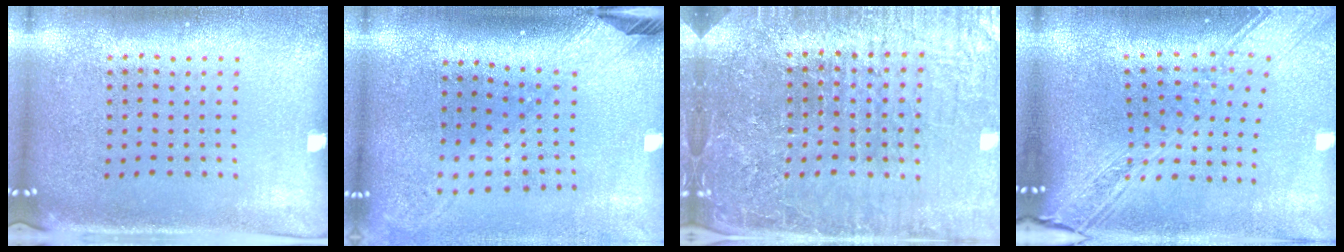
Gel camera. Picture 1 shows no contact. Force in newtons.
{"total": 2.4, "press": 1.8, "slide": 1.6}
{"total": 5.4, "press": 4.9, "slide": 2.3}
{"total": 3.0, "press": 2.3, "slide": 2.0}